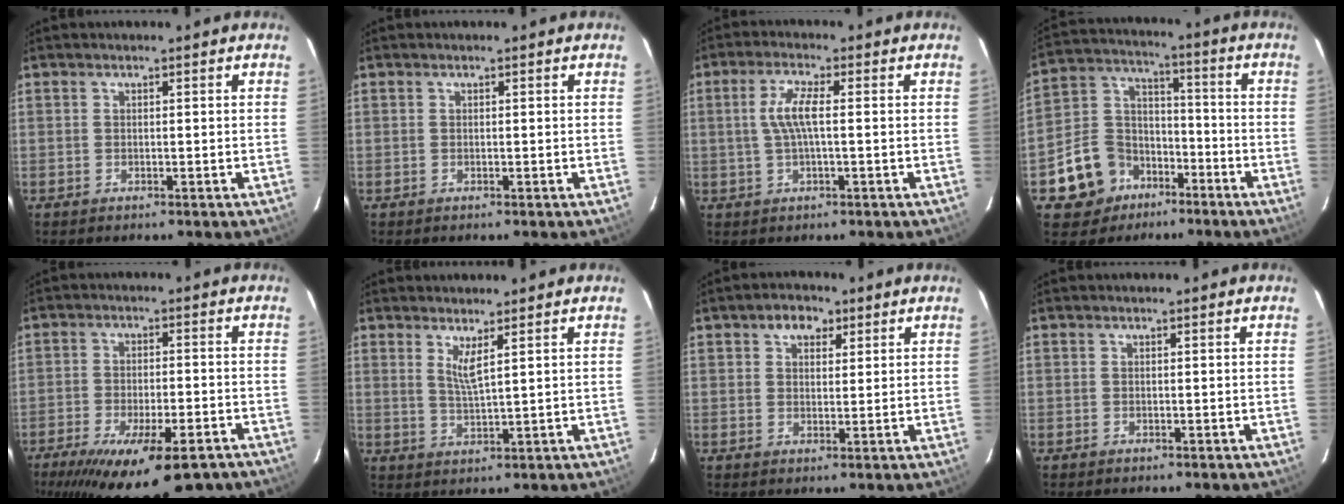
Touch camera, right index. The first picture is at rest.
{"total": 0.0}
{"total": 5.2, "force": [0.2, 0.9, 5.1], "torque": [-0.101, 0.004, 0.007]}
{"total": 12.0, "force": [-6.9, 9.3, 3.0], "torque": [-0.082, 0.047, -0.105]}
{"total": 19.8, "force": [-14.0, 5.8, 12.7], "torque": [-0.236, -0.056, -0.202]}
{"total": 3.3, "force": [1.9, -0.1, 2.7], "torque": [-0.055, -0.012, 0.033]}
{"total": 4.2, "force": [2.2, 3.0, 2.0], "torque": [-0.026, 0.013, 0.034]}
{"total": 0.0}